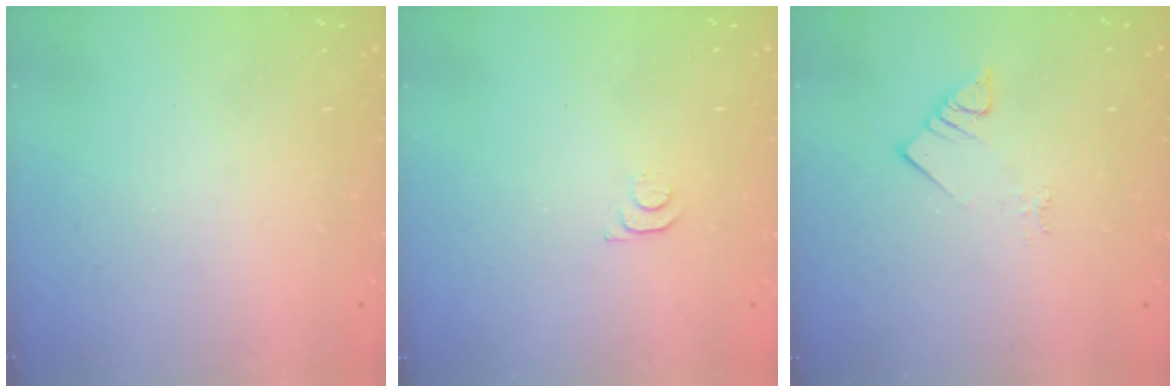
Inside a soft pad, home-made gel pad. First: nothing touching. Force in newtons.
{"total": 4.3, "press": 4.2, "slide": 0.5}
{"total": 4.0, "press": 3.9, "slide": 0.3}